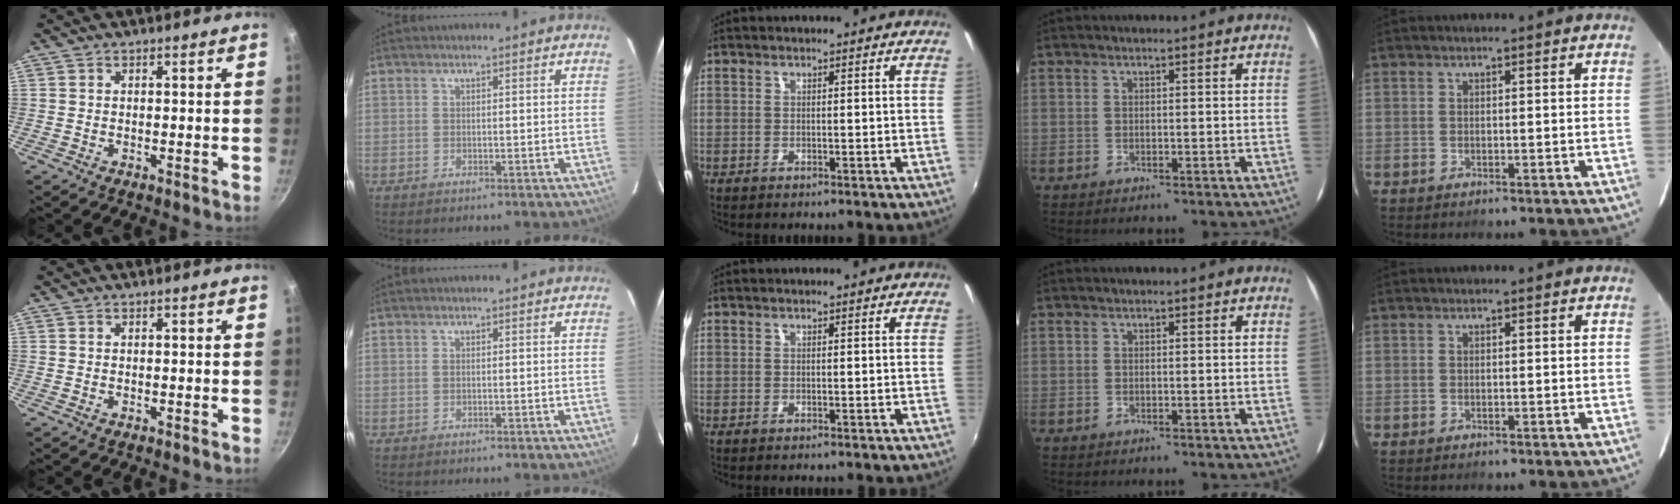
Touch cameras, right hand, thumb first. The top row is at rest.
{}